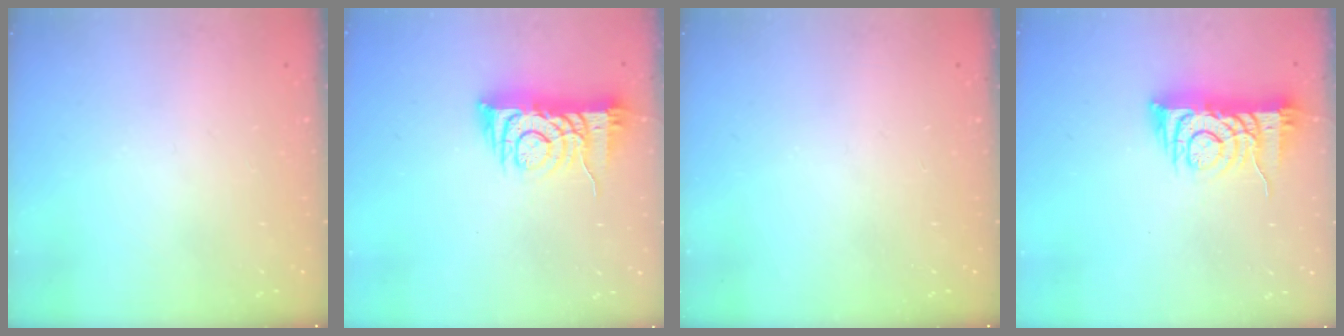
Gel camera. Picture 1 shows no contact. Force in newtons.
{"total": 8.6, "press": 8.5, "slide": 1.2}
{"total": 0.0}
{"total": 8.6, "press": 8.5, "slide": 1.2}